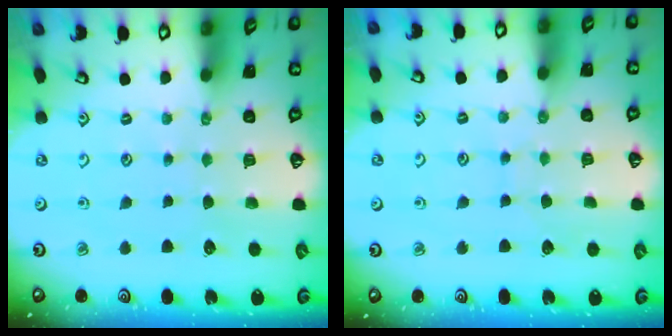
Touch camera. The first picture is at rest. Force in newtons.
{"total": 4.1, "press": 4.1, "slide": 0.4}